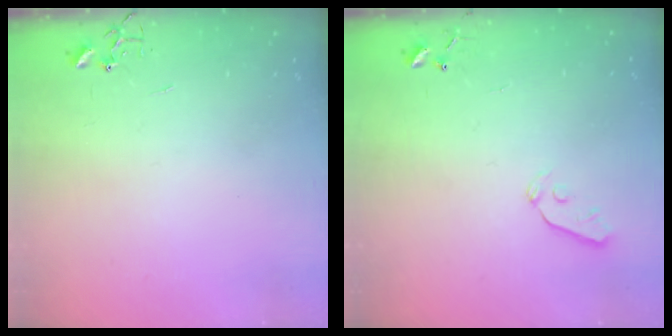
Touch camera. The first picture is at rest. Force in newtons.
{"total": 3.7, "press": 3.6, "slide": 0.7}